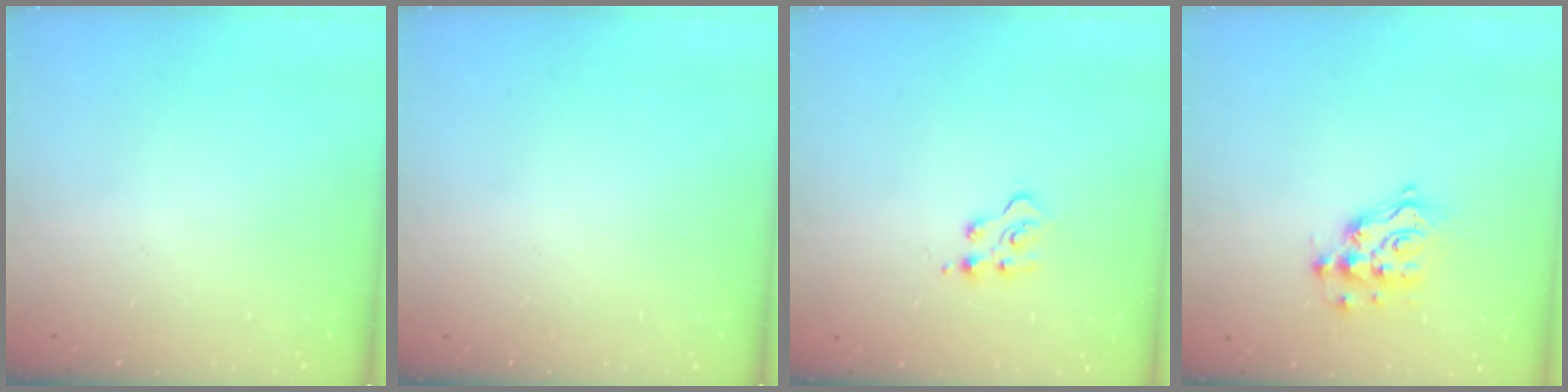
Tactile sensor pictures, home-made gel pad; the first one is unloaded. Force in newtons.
{"total": 0.0}
{"total": 5.2, "press": 5.2, "slide": 0.5}
{"total": 10.9, "press": 10.9, "slide": 0.8}